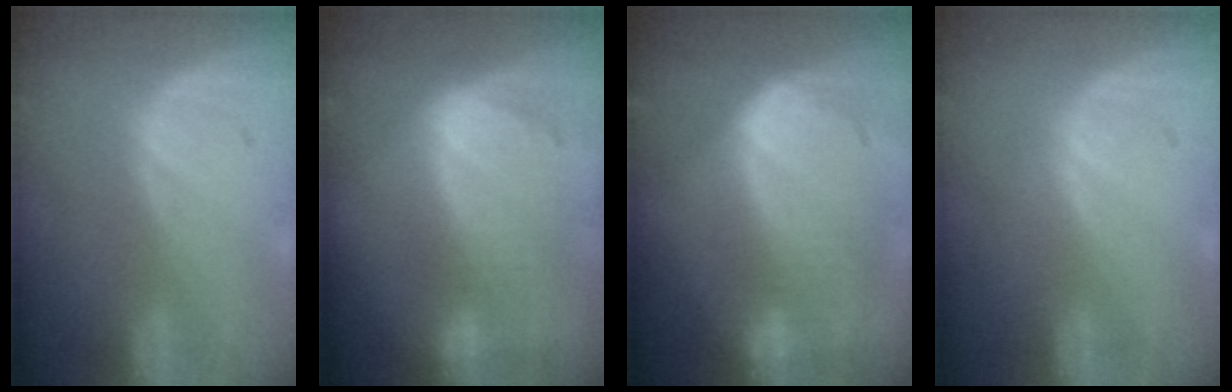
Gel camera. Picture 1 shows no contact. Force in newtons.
{"total": 9.3, "press": 8.1, "slide": 4.5}
{"total": 10.6, "press": 9.1, "slide": 5.3}
{"total": 0.0}